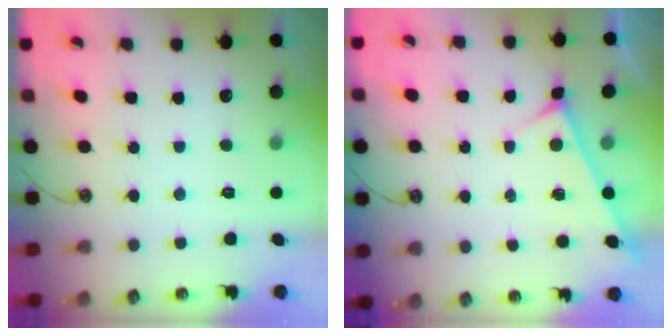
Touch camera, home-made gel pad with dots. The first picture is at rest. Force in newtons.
{"total": 4.5, "press": 4.5, "slide": 0.2}